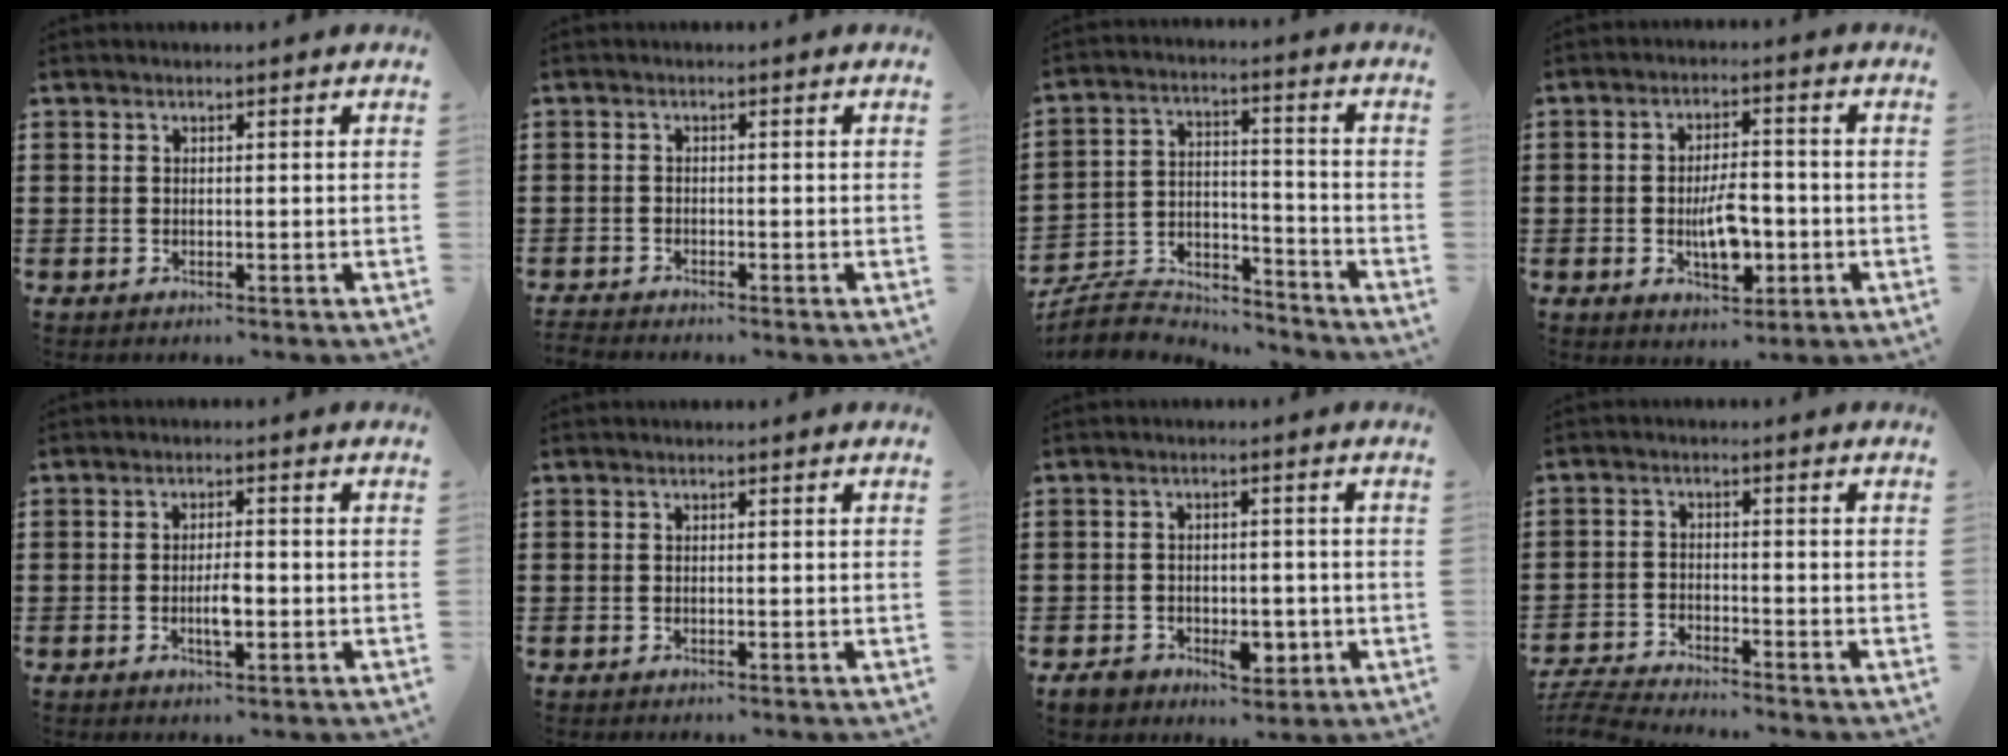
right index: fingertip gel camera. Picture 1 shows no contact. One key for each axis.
{"total": 1.2, "fx": -1.2, "fy": 0.1, "fz": -0.1, "tx": -0.001, "ty": 0.004, "tz": -0.027}
{"total": 6.7, "fx": -6.3, "fy": 2.0, "fz": 1.0, "tx": -0.032, "ty": 0.011, "tz": -0.127}
{"total": 6.8, "fx": -1.6, "fy": 3.2, "fz": 5.8, "tx": -0.096, "ty": -0.002, "tz": -0.033}
{"total": 3.6, "fx": -0.8, "fy": 1.1, "fz": 3.3, "tx": -0.067, "ty": 0.000, "tz": -0.018}
{"total": 0.0}
{"total": 5.6, "fx": -2.5, "fy": 3.6, "fz": 3.5, "tx": -0.062, "ty": 0.004, "tz": -0.047}
{"total": 4.5, "fx": -4.4, "fy": 0.0, "fz": 0.6, "tx": -0.032, "ty": -0.009, "tz": -0.096}